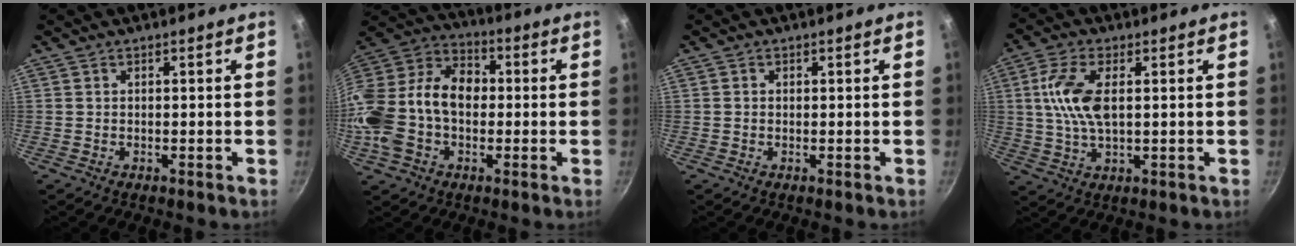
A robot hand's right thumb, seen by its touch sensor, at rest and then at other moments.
{"total": 21.4, "force": [-1.5, 15.2, 15.0], "torque": [-0.282, 0.055, -0.039]}
{"total": 0.6, "force": [0.1, 0.6, 0.3], "torque": [-0.004, 0.003, 0.000]}
{"total": 9.5, "force": [1.6, 4.5, 8.3], "torque": [-0.166, 0.004, 0.029]}